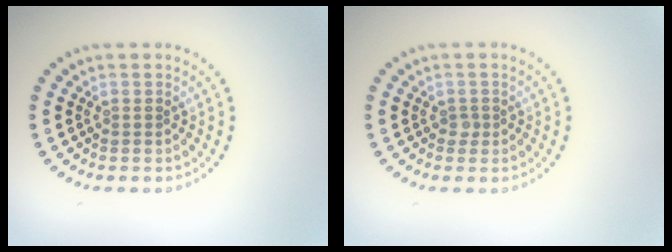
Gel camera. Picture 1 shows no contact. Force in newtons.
{"total": 0.6, "press": 0.5, "slide": 0.4}